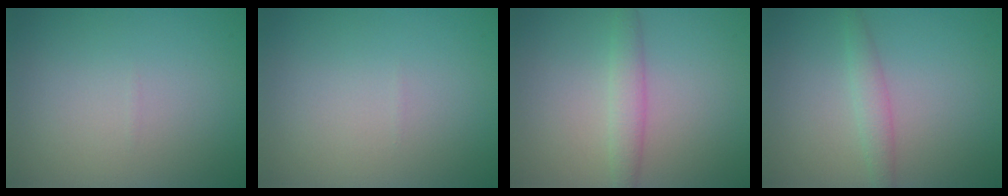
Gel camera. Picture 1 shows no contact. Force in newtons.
{"total": 0.0}
{"total": 2.1, "press": 2.1, "slide": 0.1}
{"total": 1.7, "press": 1.7, "slide": 0.0}